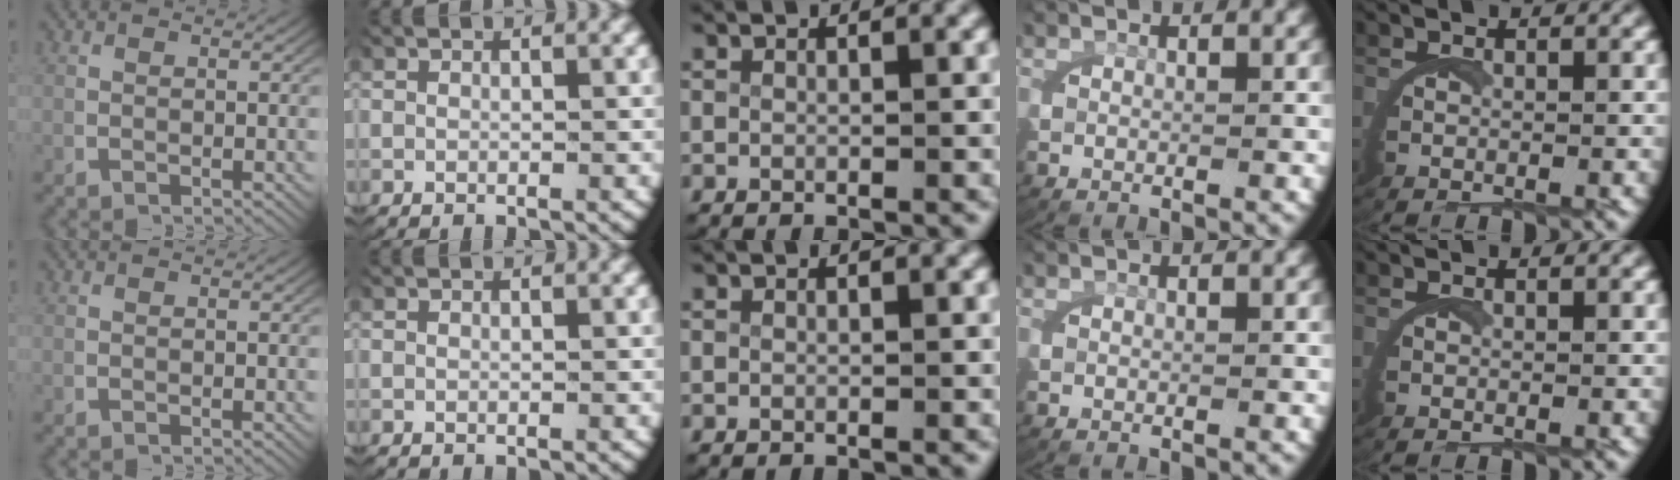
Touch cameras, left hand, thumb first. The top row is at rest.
{}